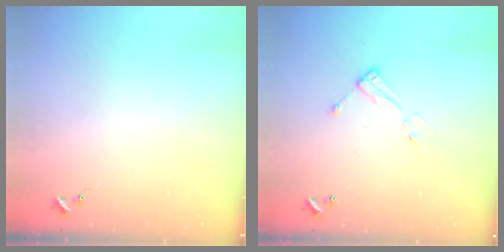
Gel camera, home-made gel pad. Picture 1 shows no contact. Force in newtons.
{"total": 6.6, "press": 6.6, "slide": 0.2}